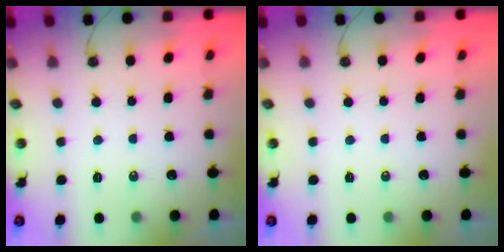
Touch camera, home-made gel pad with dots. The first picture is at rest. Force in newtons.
{"total": 0.0}